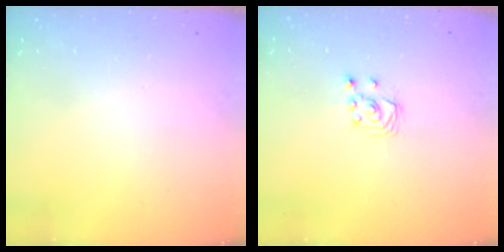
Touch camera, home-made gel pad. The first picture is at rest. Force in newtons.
{"total": 3.0, "press": 3.0, "slide": 0.3}